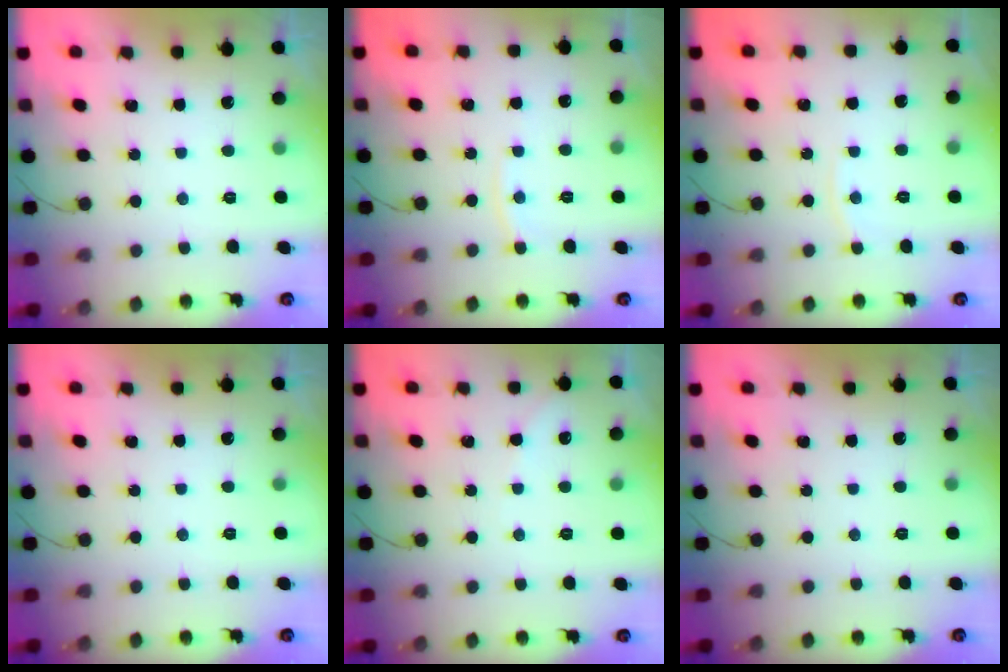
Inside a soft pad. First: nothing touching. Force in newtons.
{"total": 3.9, "press": 3.9, "slide": 0.2}
{"total": 2.7, "press": 2.7, "slide": 0.4}
{"total": 0.0}
{"total": 2.4, "press": 2.4, "slide": 0.5}
{"total": 0.0}